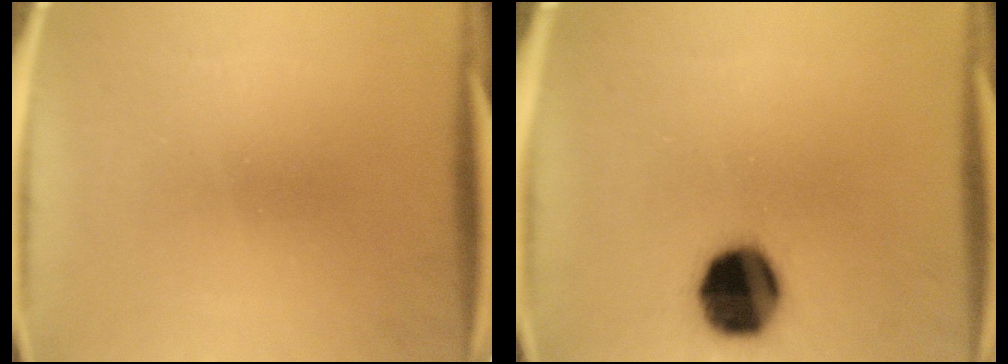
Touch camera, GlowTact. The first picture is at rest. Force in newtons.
{"total": 15.3}